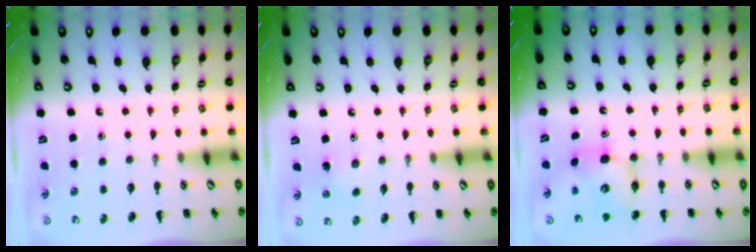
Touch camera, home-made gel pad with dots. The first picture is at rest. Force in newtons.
{"total": 3.2, "press": 3.1, "slide": 1.0}
{"total": 7.3, "press": 7.1, "slide": 1.5}